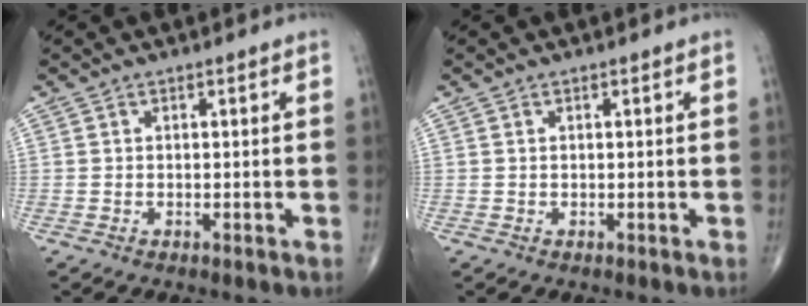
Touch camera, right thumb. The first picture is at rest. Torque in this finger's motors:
{"motor_torque": [0.00, 0.00, -0.13, -0.13, 0.02]}